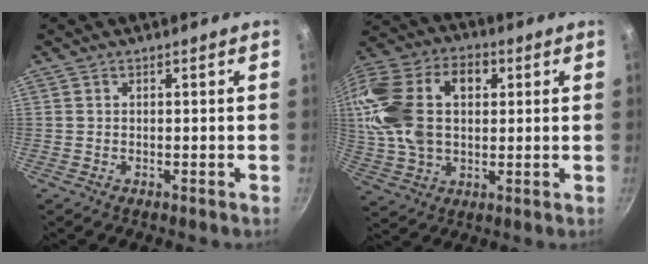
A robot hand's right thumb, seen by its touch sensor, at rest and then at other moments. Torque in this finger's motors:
{"motor_torque": [2.54, 2.47, 1.33, -0.48, 0.73]}